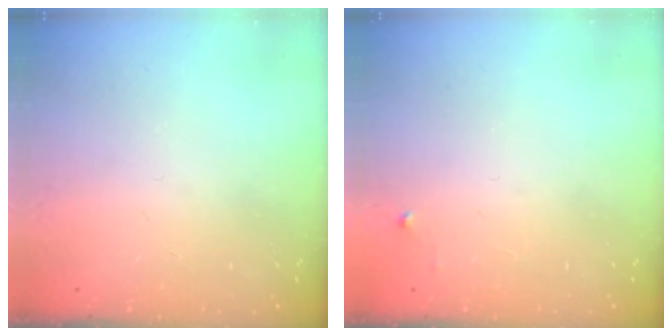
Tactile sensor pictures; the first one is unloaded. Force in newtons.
{"total": 2.5, "press": 2.5, "slide": 0.4}